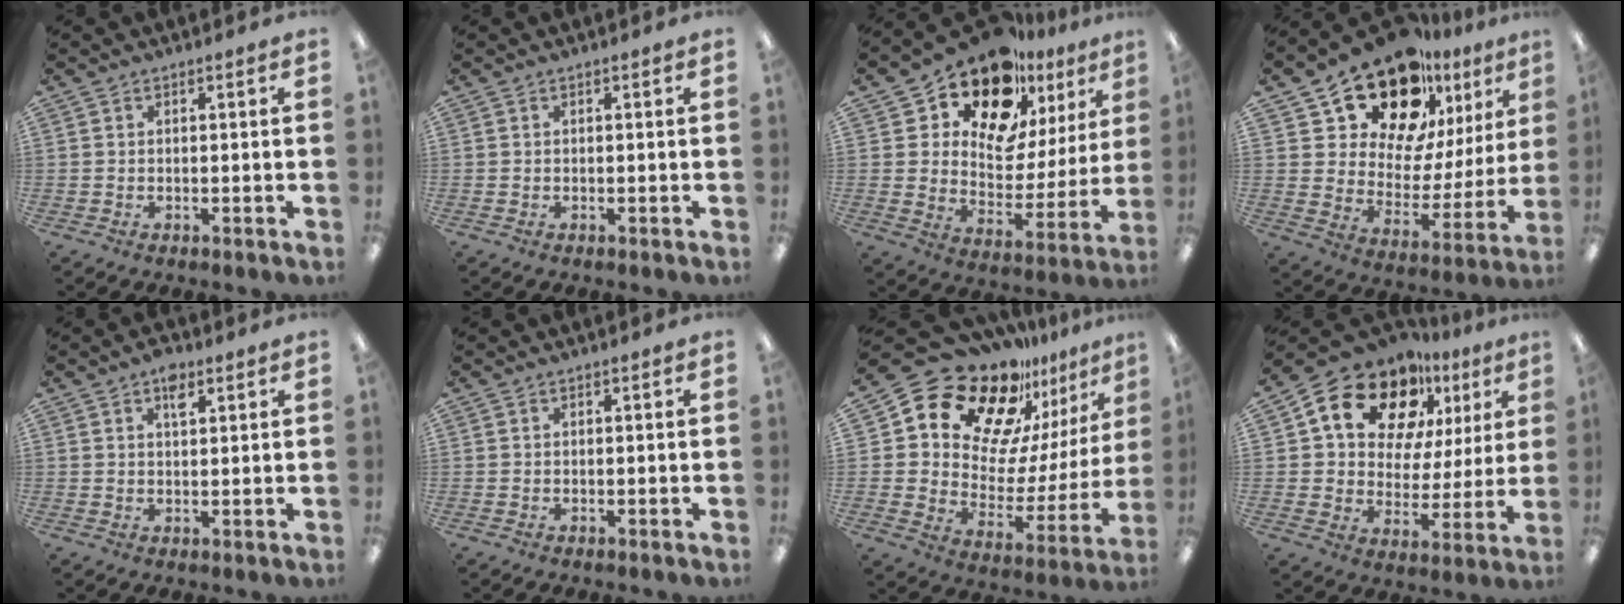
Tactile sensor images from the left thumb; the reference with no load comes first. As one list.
[{"total": 0.0}, {"total": 18.1, "force": [14.6, 8.1, 7.0], "torque": [-0.136, -0.112, 0.257]}, {"total": 20.5, "force": [16.3, 9.4, 8.1], "torque": [-0.149, -0.122, 0.291]}, {"total": 4.2, "force": [2.4, 2.1, 2.8], "torque": [-0.036, -0.005, 0.037]}, {"total": 0.0}, {"total": 20.9, "force": [16.8, 10.2, 7.3], "torque": [-0.134, -0.131, 0.300]}, {"total": 18.3, "force": [11.3, 11.2, 9.0], "torque": [-0.163, -0.058, 0.203]}]